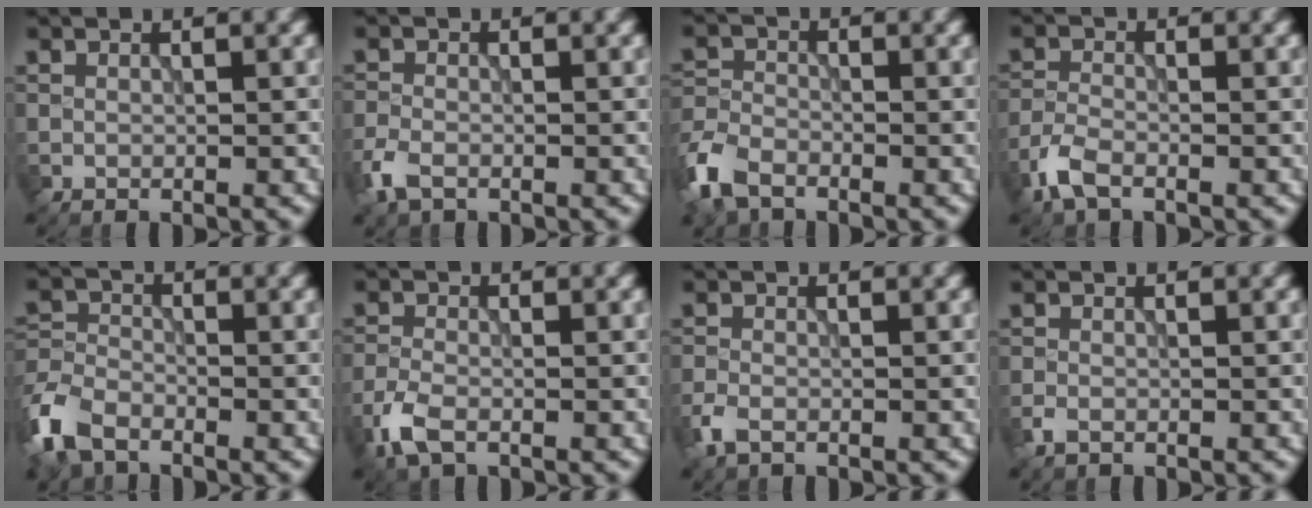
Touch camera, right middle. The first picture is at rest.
{"total": 2.5, "force": [-1.6, 1.3, 1.4], "torque": [-0.039, -0.005, -0.042]}
{"total": 4.7, "force": [-3.3, 2.4, 2.3], "torque": [-0.056, -0.005, -0.080]}
{"total": 2.9, "force": [-1.9, 1.2, 1.8], "torque": [-0.045, -0.002, -0.050]}
{"total": 5.4, "force": [-3.7, 2.9, 2.6], "torque": [-0.064, -0.003, -0.089]}
{"total": 3.0, "force": [-1.8, 1.4, 2.0], "torque": [-0.052, -0.004, -0.047]}
{"total": 2.0, "force": [-1.3, 1.0, 1.2], "torque": [-0.032, -0.004, -0.033]}
{"total": 1.3, "force": [-0.8, 0.7, 0.7], "torque": [-0.018, -0.003, -0.020]}